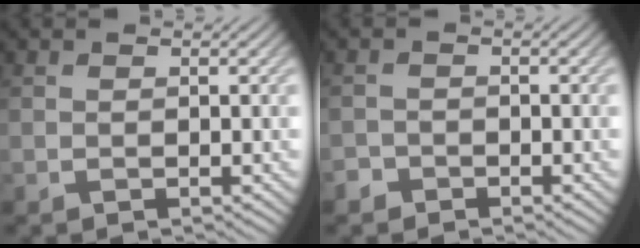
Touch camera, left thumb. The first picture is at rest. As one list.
[{"total": 1.6, "force": [-1.2, 1.0, 0.1], "torque": [0.001, 0.001, -0.027]}]